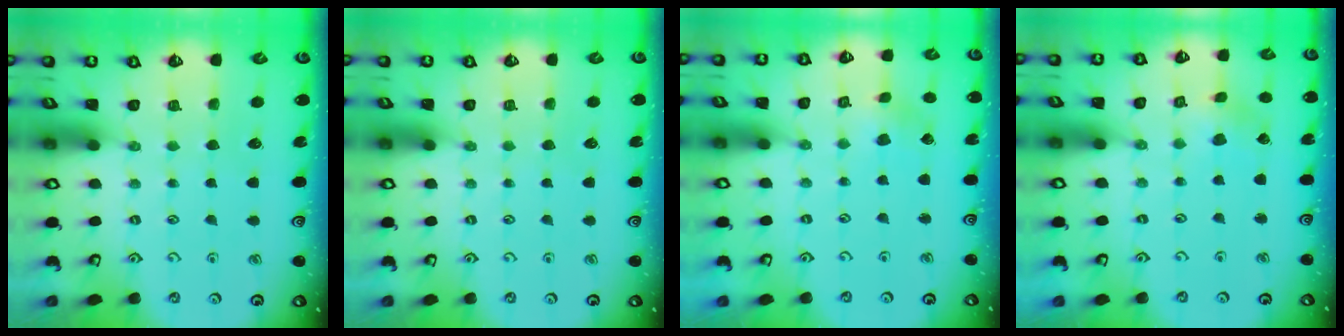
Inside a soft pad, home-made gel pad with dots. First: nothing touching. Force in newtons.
{"total": 0.0}
{"total": 1.7, "press": 1.7, "slide": 0.2}
{"total": 1.9, "press": 1.9, "slide": 0.1}